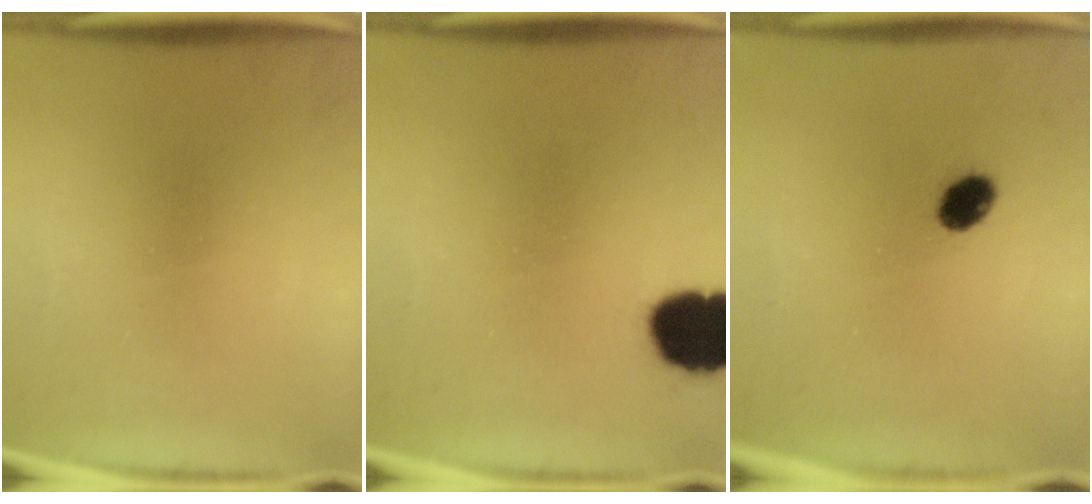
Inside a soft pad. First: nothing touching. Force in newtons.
{"total": 10.4}
{"total": 4.8}